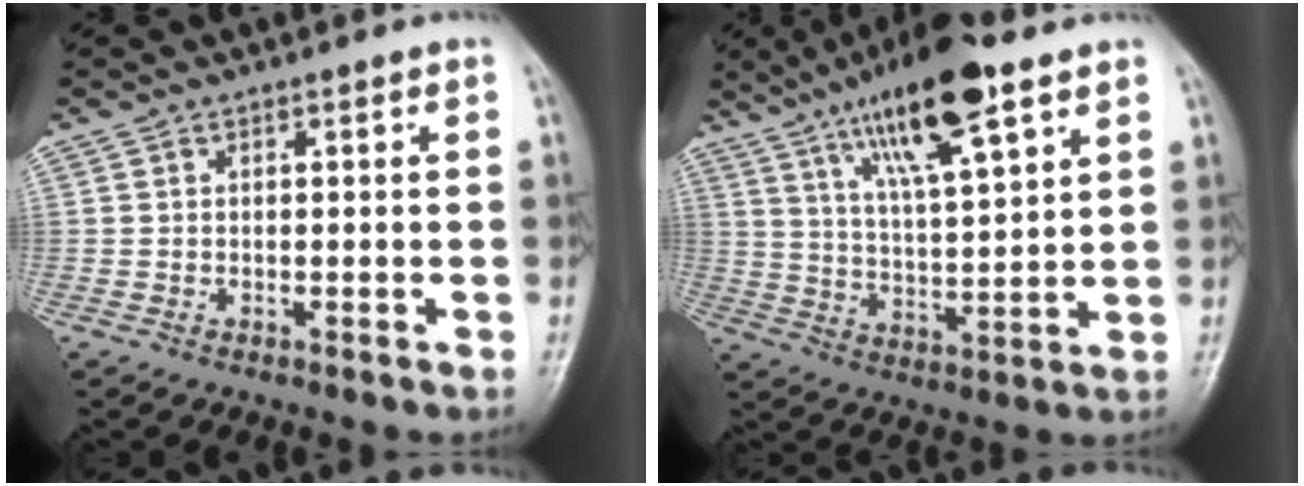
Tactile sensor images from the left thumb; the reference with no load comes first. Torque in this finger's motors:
{"motor_torque": [0.63, -0.41, 2.36, -0.41, 0.44]}